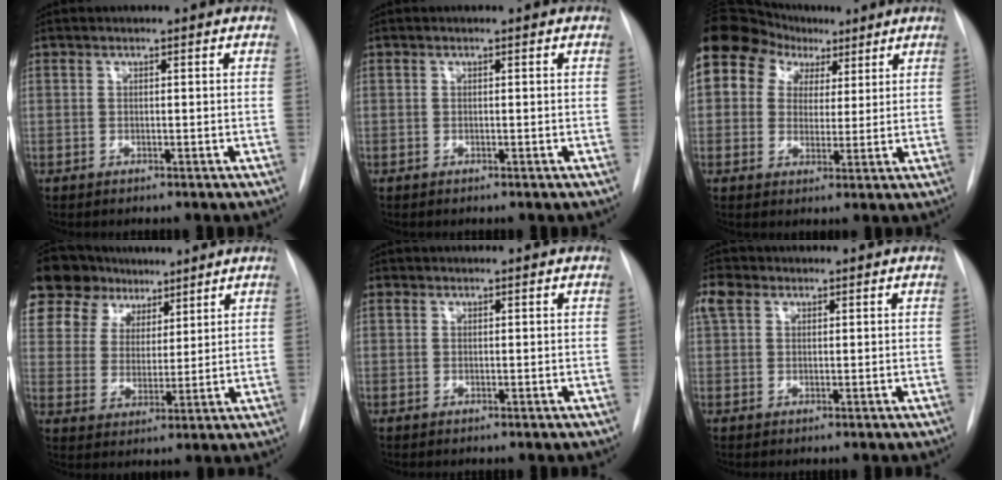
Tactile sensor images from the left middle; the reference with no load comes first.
{"total": 0.0}
{"total": 18.8, "force": [9.1, 14.8, 7.2], "torque": [-0.191, 0.090, 0.173]}
{"total": 16.1, "force": [12.3, 9.1, 5.1], "torque": [-0.120, 0.055, 0.222]}
{"total": 0.8, "force": [0.5, 0.6, 0.1], "torque": [0.005, 0.005, 0.005]}
{"total": 3.4, "force": [1.8, 2.3, 1.6], "torque": [-0.044, 0.016, 0.038]}